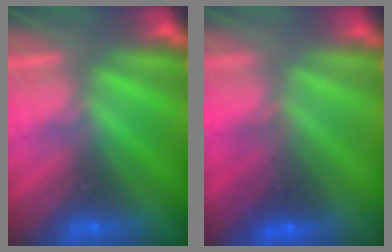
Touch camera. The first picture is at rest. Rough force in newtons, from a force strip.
{"total": 1.8}